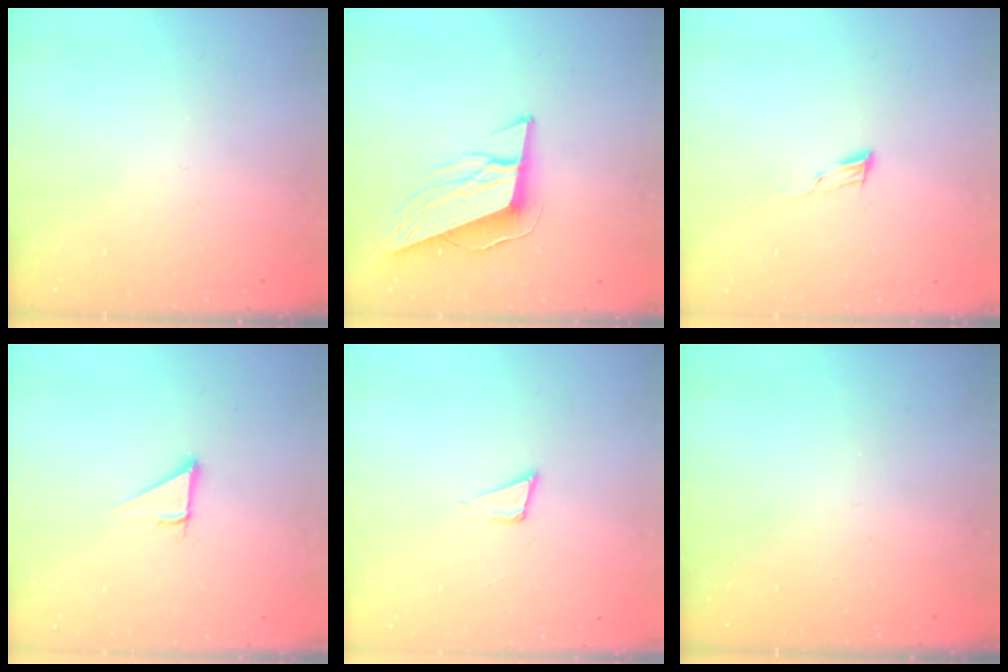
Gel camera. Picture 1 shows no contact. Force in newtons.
{"total": 13.0, "press": 12.6, "slide": 3.2}
{"total": 4.6, "press": 4.6, "slide": 0.4}
{"total": 2.9, "press": 2.9, "slide": 0.1}
{"total": 3.9, "press": 2.6, "slide": 2.9}
{"total": 0.0}